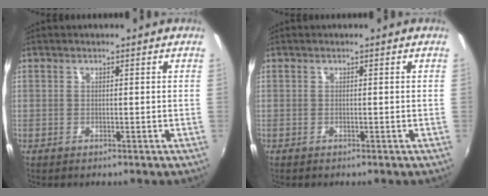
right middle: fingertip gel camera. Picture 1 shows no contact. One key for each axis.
{"total": 0.0}